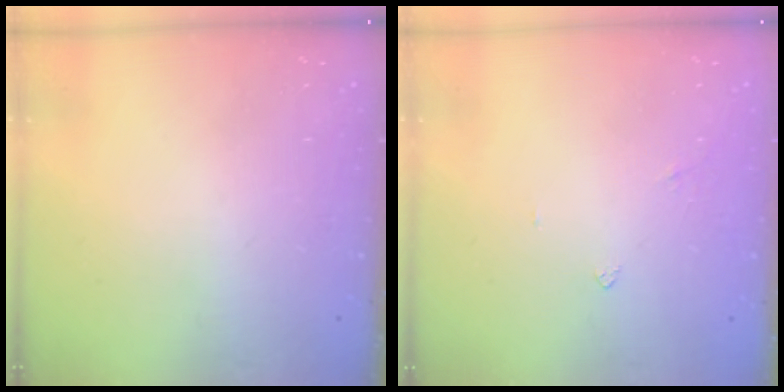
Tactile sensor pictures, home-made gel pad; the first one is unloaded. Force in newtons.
{"total": 1.9, "press": 1.8, "slide": 0.4}